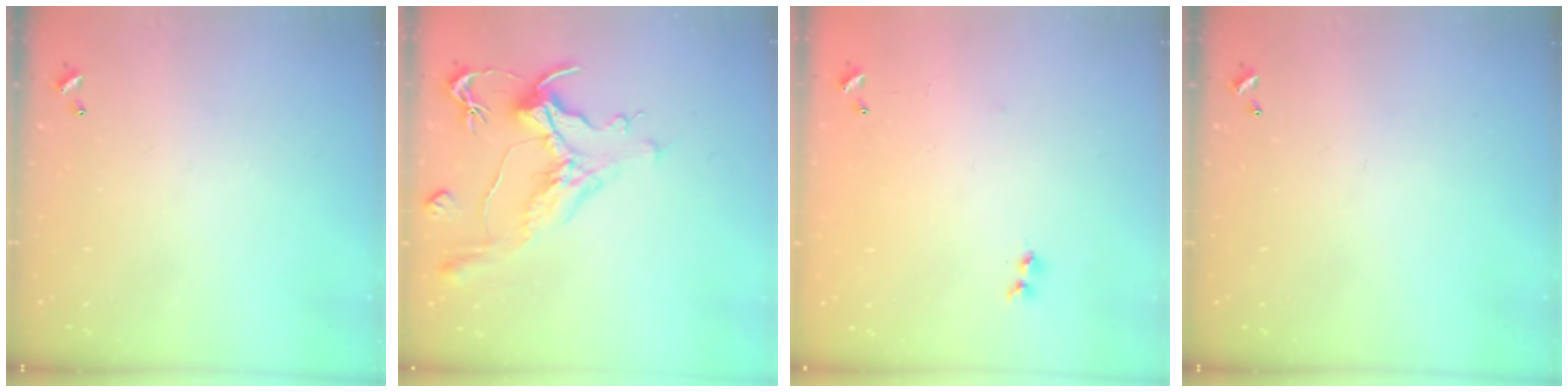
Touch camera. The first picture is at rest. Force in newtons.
{"total": 1.1, "press": 0.0, "slide": 1.1}
{"total": 6.8, "press": 6.8, "slide": 0.6}
{"total": 0.0}